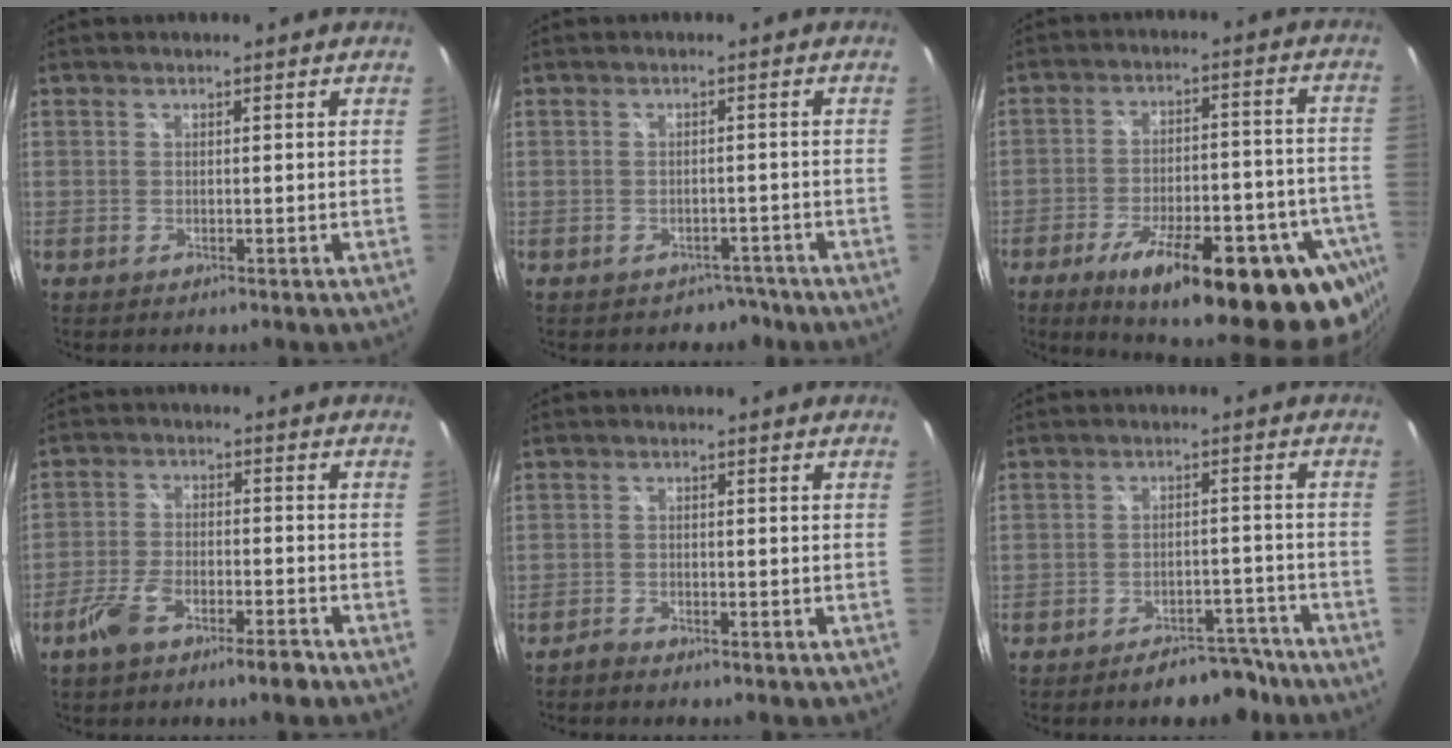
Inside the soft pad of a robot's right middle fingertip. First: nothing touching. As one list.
[{"total": 3.7, "force": [-2.7, 2.5, 0.3], "torque": [-0.001, 0.011, -0.030]}, {"total": 27.5, "force": [-18.2, 8.2, 18.9], "torque": [-0.248, -0.016, -0.244]}, {"total": 7.7, "force": [-5.4, 2.3, 5.0], "torque": [-0.114, -0.002, -0.097]}, {"total": 2.2, "force": [-1.9, 0.8, 0.7], "torque": [-0.022, -0.002, -0.032]}, {"total": 7.8, "force": [-6.5, 3.3, 2.8], "torque": [-0.046, 0.019, -0.076]}]